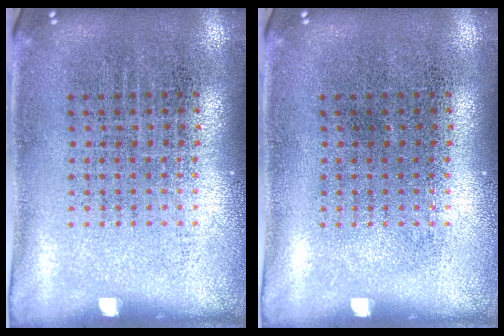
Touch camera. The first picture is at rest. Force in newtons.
{"total": 0.0}